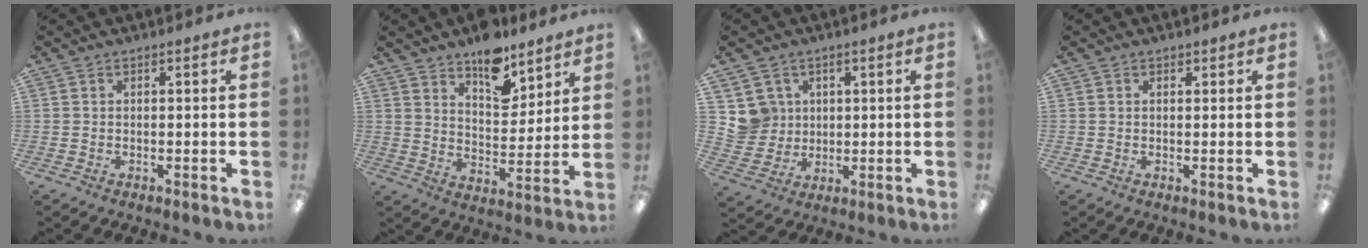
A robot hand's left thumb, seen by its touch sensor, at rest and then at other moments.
{"total": 10.8, "force": [8.7, 4.7, 4.3], "torque": [-0.051, -0.060, 0.155]}
{"total": 6.9, "force": [2.8, 6.3, -0.1], "torque": [-0.007, -0.004, 0.057]}
{"total": 0.7, "force": [0.5, 0.5, 0.1], "torque": [0.006, -0.002, 0.008]}